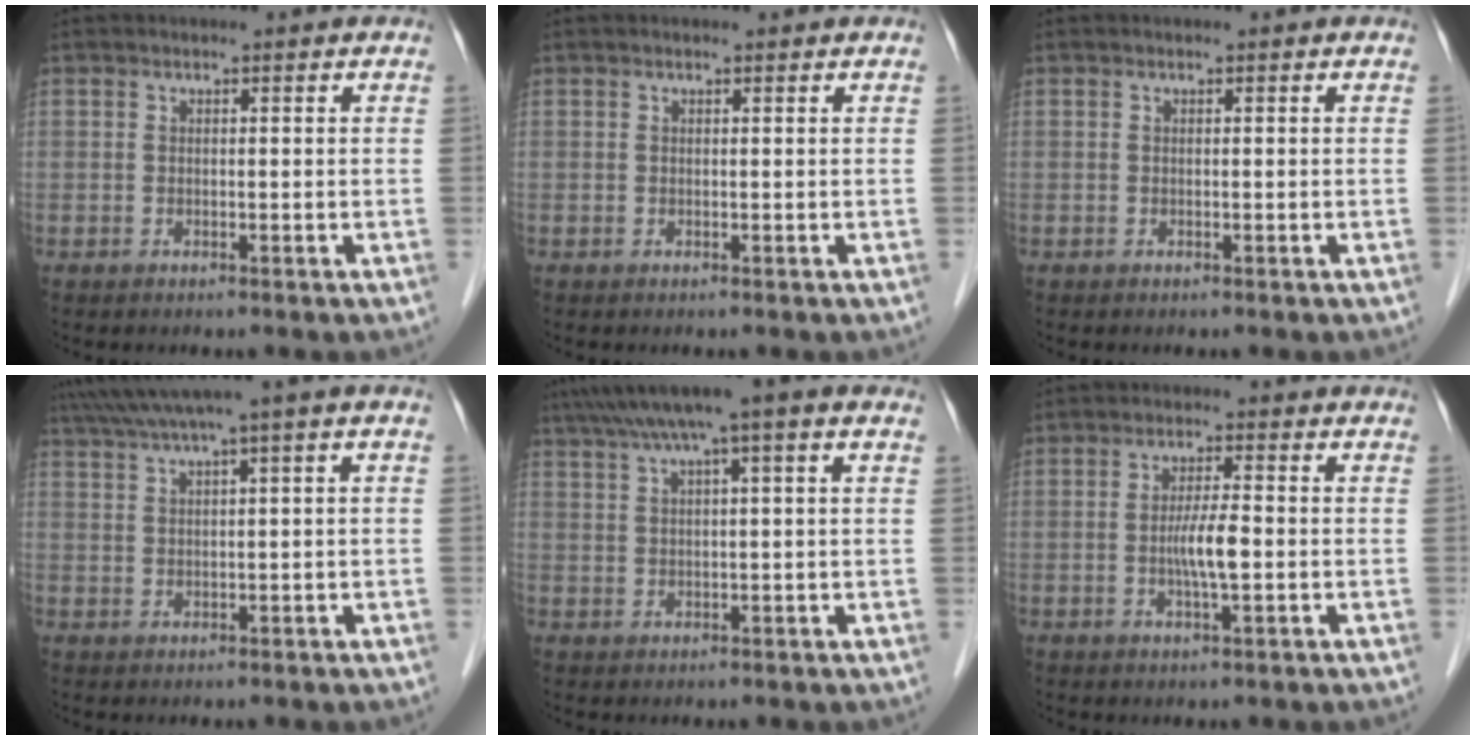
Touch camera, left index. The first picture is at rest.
{"total": 0.0}
{"total": 0.0}
{"total": 5.8, "force": [3.7, -1.0, 4.4], "torque": [-0.084, 0.031, 0.067]}
{"total": 9.6, "force": [5.7, 0.2, 7.7], "torque": [-0.125, 0.043, 0.087]}
{"total": 4.4, "force": [-0.6, 0.5, 4.3], "torque": [-0.086, -0.004, -0.013]}